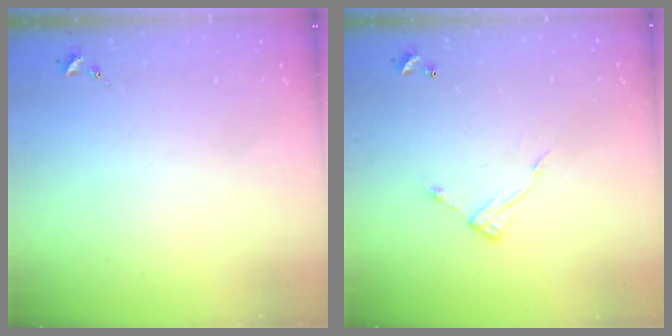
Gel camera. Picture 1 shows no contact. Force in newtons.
{"total": 7.5, "press": 7.5, "slide": 0.2}